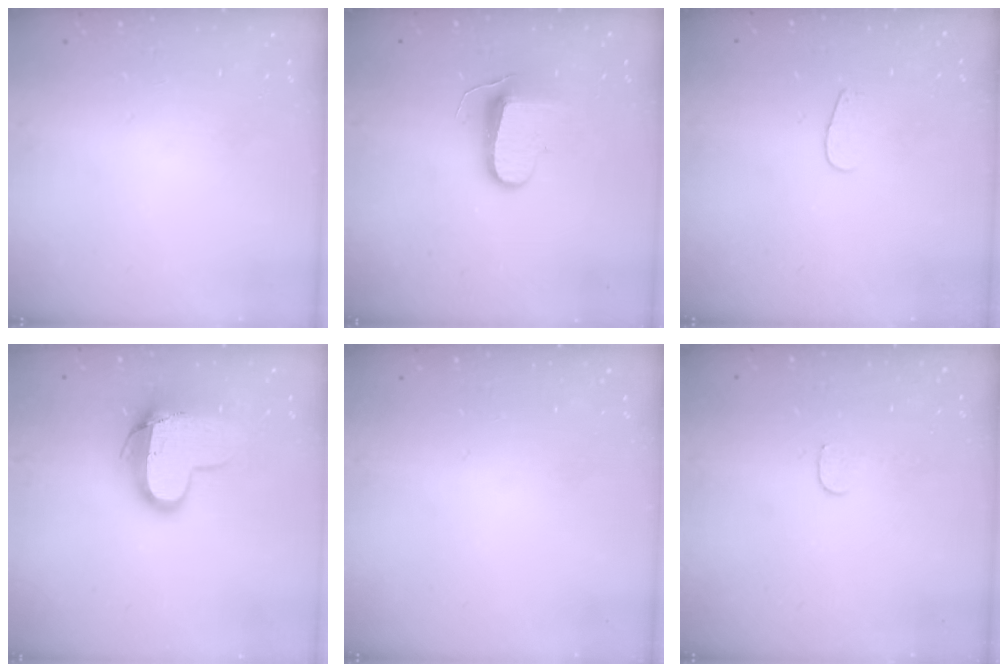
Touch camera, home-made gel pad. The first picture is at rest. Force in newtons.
{"total": 9.0, "press": 8.9, "slide": 0.7}
{"total": 2.6, "press": 2.5, "slide": 0.3}
{"total": 13.2, "press": 13.2, "slide": 1.2}
{"total": 0.0}
{"total": 3.2, "press": 3.1, "slide": 0.3}